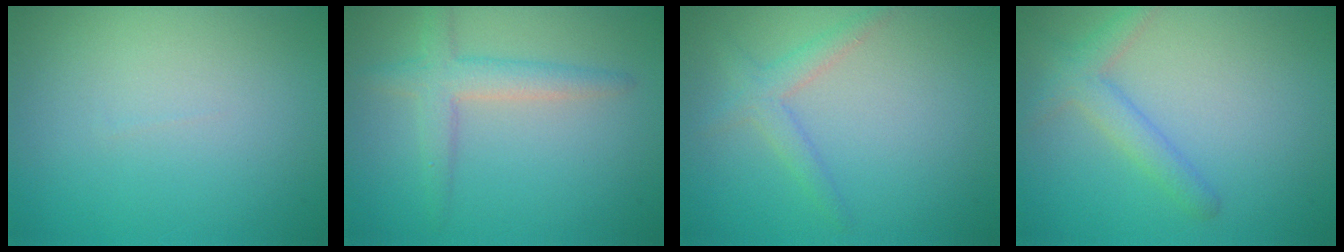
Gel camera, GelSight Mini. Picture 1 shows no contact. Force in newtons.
{"total": 3.0, "press": 3.0, "slide": 0.1}
{"total": 2.0, "press": 2.0, "slide": 0.2}
{"total": 2.7, "press": 2.7, "slide": 0.2}